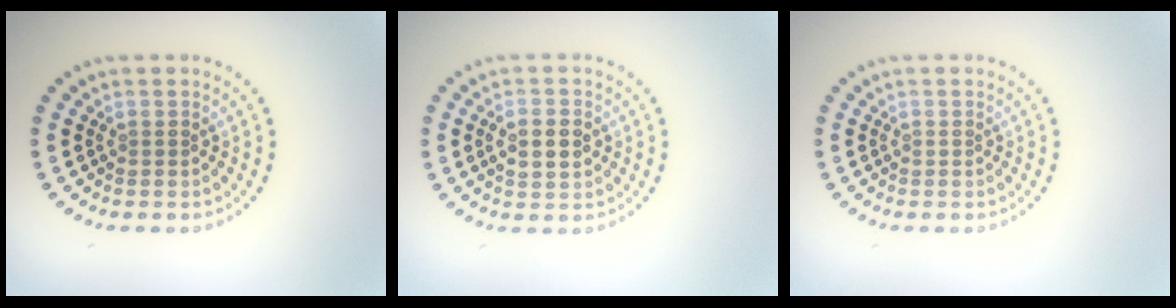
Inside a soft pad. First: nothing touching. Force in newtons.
{"total": 2.9, "press": 2.9, "slide": 0.2}
{"total": 0.0}